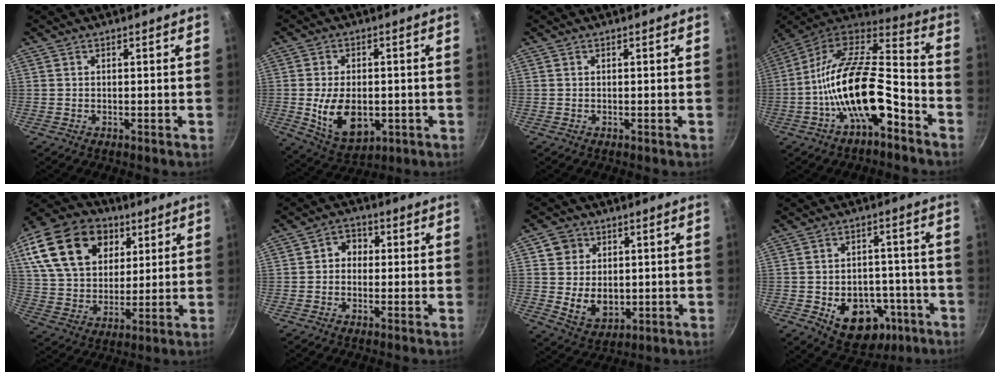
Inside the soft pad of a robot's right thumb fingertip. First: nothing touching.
{"total": 11.9, "force": [-1.8, 7.5, 9.1], "torque": [-0.140, -0.005, -0.013]}
{"total": 0.0}
{"total": 22.7, "force": [-7.8, 9.2, 19.3], "torque": [-0.335, 0.050, -0.154]}
{"total": 22.9, "force": [9.5, 16.0, 13.4], "torque": [-0.223, -0.008, 0.170]}
{"total": 4.1, "force": [0.1, 3.6, 2.0], "torque": [-0.006, 0.010, -0.009]}
{"total": 9.2, "force": [1.0, 8.1, 4.3], "torque": [-0.041, -0.015, 0.025]}
{"total": 14.6, "force": [-5.5, 10.4, 8.7], "torque": [-0.080, 0.034, -0.063]}